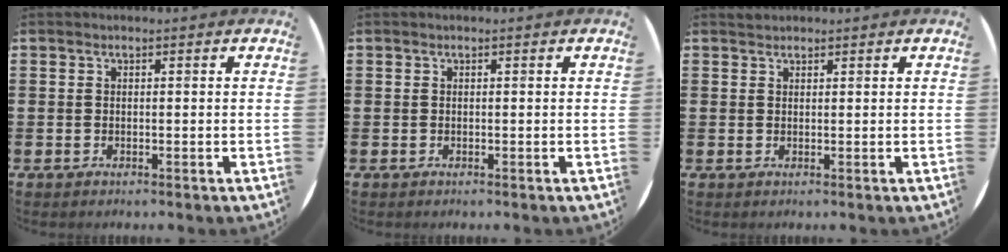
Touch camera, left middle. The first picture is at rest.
{"total": 0.0}
{"total": 0.8, "force": [0.7, 0.2, -0.2], "torque": [0.003, 0.003, 0.014]}